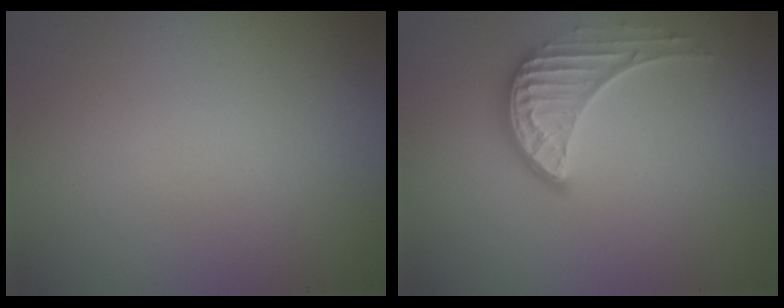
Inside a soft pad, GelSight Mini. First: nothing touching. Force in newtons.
{"total": 3.5, "press": 3.0, "slide": 1.8}